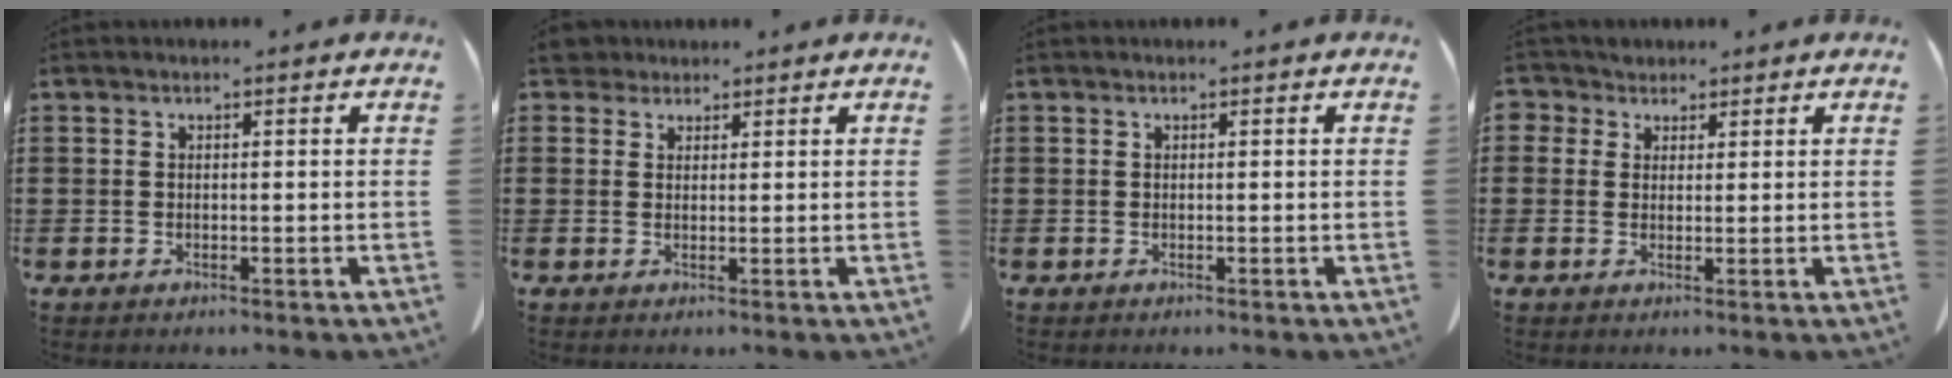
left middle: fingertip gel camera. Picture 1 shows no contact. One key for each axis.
{"total": 2.8, "fx": 2.3, "fy": 1.4, "fz": 0.7, "tx": -0.023, "ty": 0.006, "tz": 0.045}
{"total": 0.0}
{"total": 2.7, "fx": 1.7, "fy": 2.1, "fz": 0.3, "tx": -0.011, "ty": 0.008, "tz": 0.030}